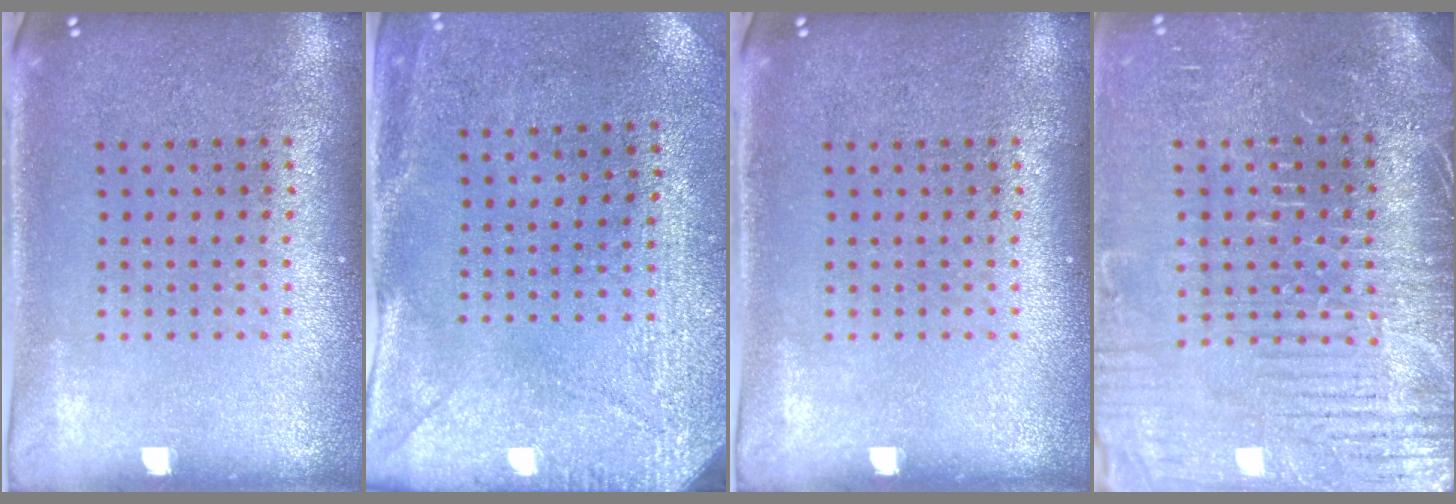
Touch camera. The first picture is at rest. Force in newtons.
{"total": 3.0, "press": 2.3, "slide": 1.9}
{"total": 0.0}
{"total": 4.1, "press": 3.9, "slide": 1.4}